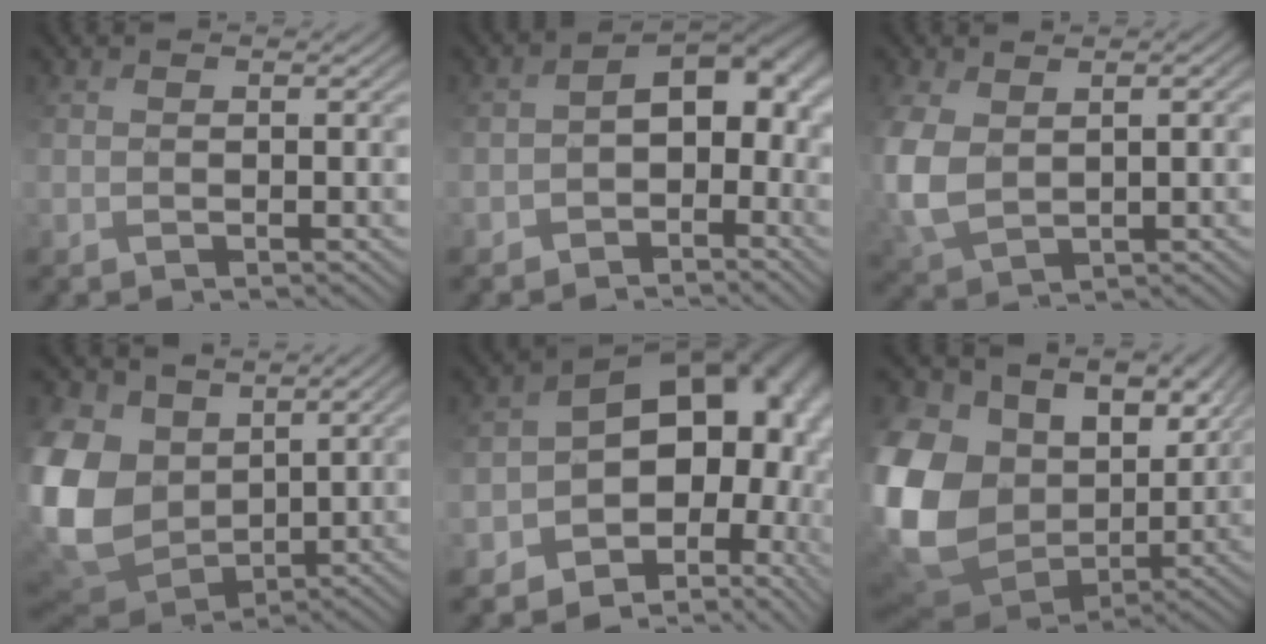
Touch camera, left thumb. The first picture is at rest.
{"total": 6.9, "force": [-1.8, 4.2, 5.2], "torque": [-0.071, -0.001, -0.039]}
{"total": 7.7, "force": [1.0, 4.8, 5.9], "torque": [-0.157, -0.005, 0.029]}
{"total": 14.8, "force": [2.8, 11.3, 9.2], "torque": [-0.278, -0.012, 0.057]}
{"total": 16.4, "force": [-1.2, 11.6, 11.6], "torque": [-0.136, -0.028, 0.020]}
{"total": 19.5, "force": [3.0, 14.9, 12.1], "torque": [-0.313, -0.014, 0.090]}